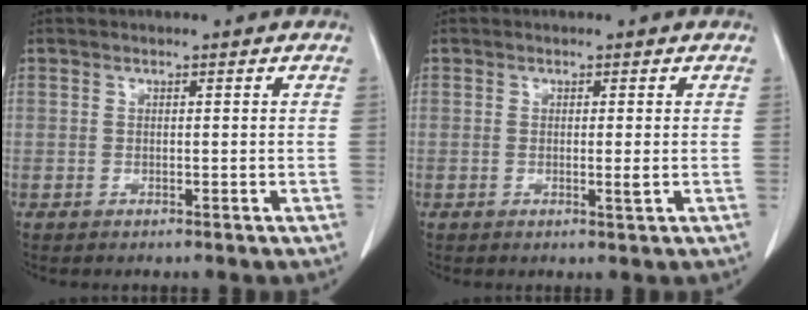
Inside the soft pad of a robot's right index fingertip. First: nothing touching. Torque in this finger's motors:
{"motor_torque": [-0.01, 0.01, -0.02, -0.01]}